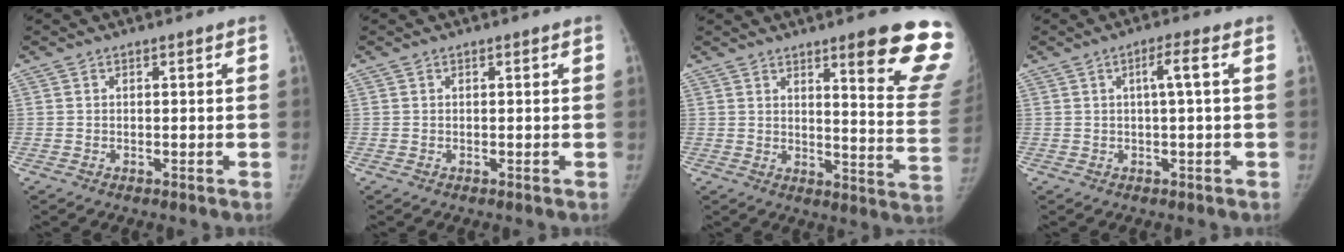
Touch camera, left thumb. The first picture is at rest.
{"total": 0.0}
{"total": 17.8, "force": [11.5, 2.4, 13.4], "torque": [-0.140, -0.074, 0.142]}
{"total": 3.2, "force": [0.4, -0.3, 3.2], "torque": [-0.065, 0.011, 0.010]}